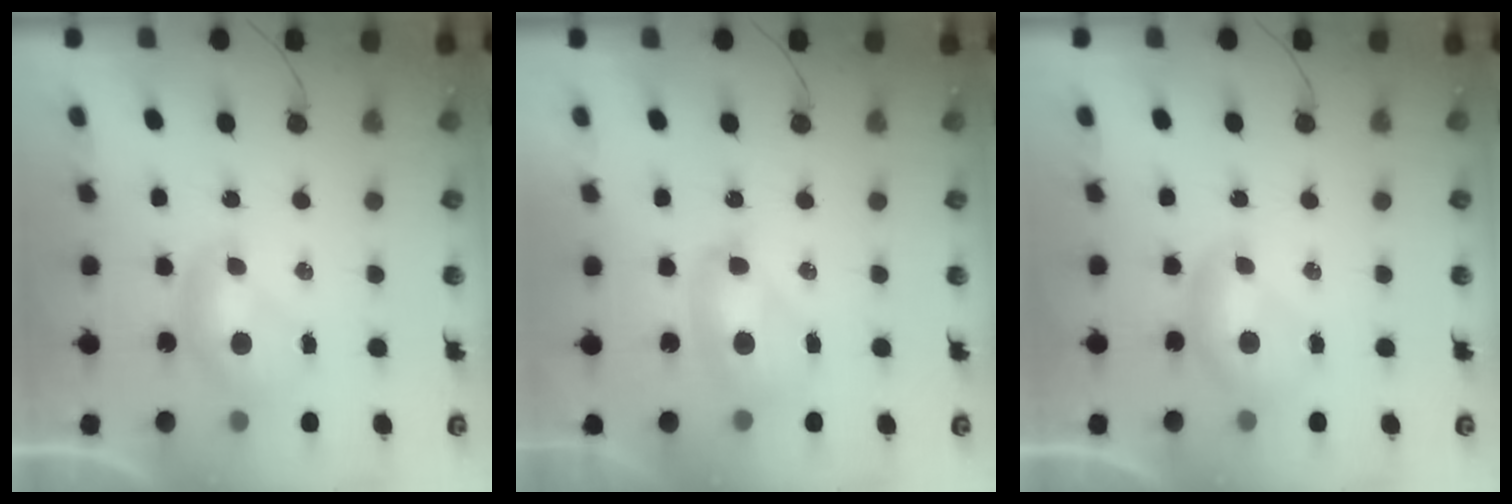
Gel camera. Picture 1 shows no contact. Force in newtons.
{"total": 3.1, "press": 3.1, "slide": 0.2}
{"total": 0.0}